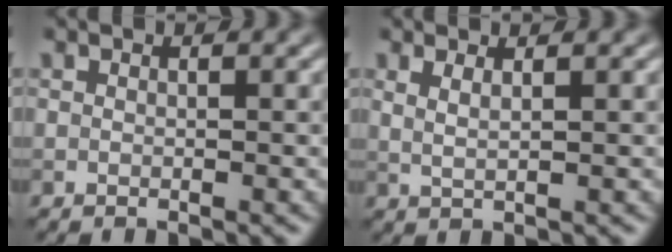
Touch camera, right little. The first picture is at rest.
{"total": 1.6, "force": [0.9, 0.5, 1.2], "torque": [-0.019, -0.002, 0.012]}